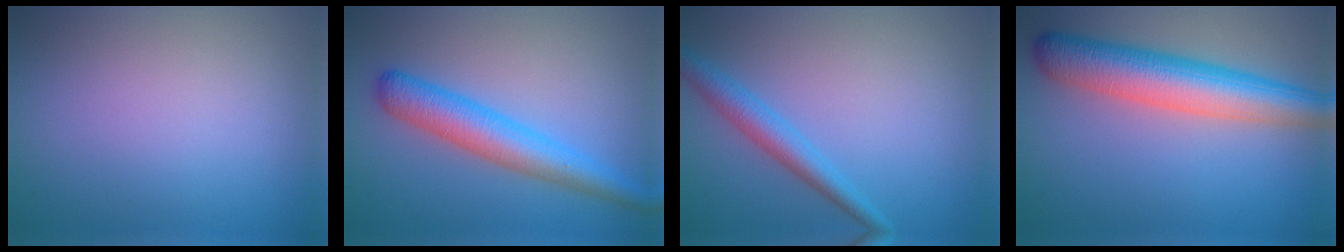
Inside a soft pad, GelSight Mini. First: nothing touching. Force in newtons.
{"total": 4.8, "press": 4.8, "slide": 0.1}
{"total": 2.9, "press": 2.9, "slide": 0.1}
{"total": 7.0, "press": 7.0, "slide": 0.2}